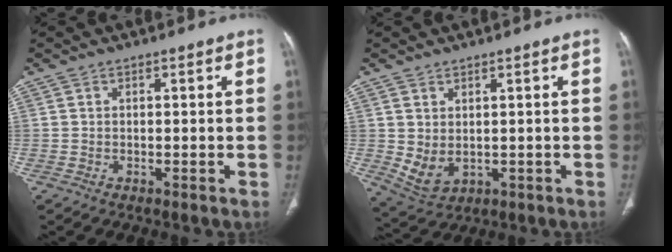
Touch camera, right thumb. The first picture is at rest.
{"total": 5.2, "force": [0.3, 3.5, 3.8], "torque": [-0.073, -0.006, 0.028]}